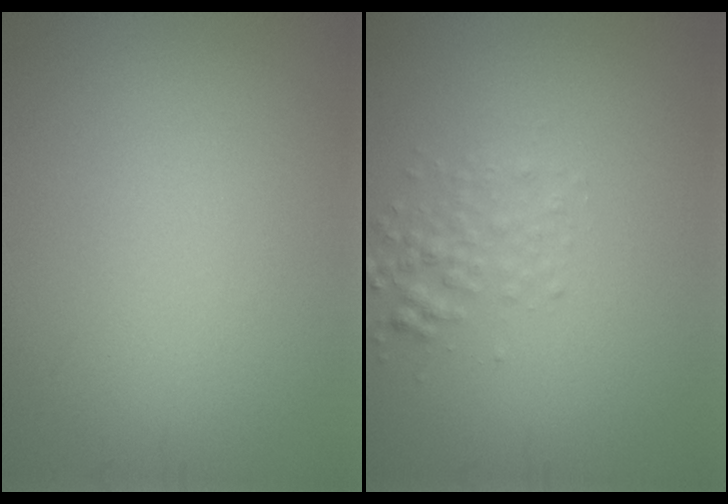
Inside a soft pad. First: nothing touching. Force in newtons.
{"total": 2.0, "press": 2.0, "slide": 0.1}